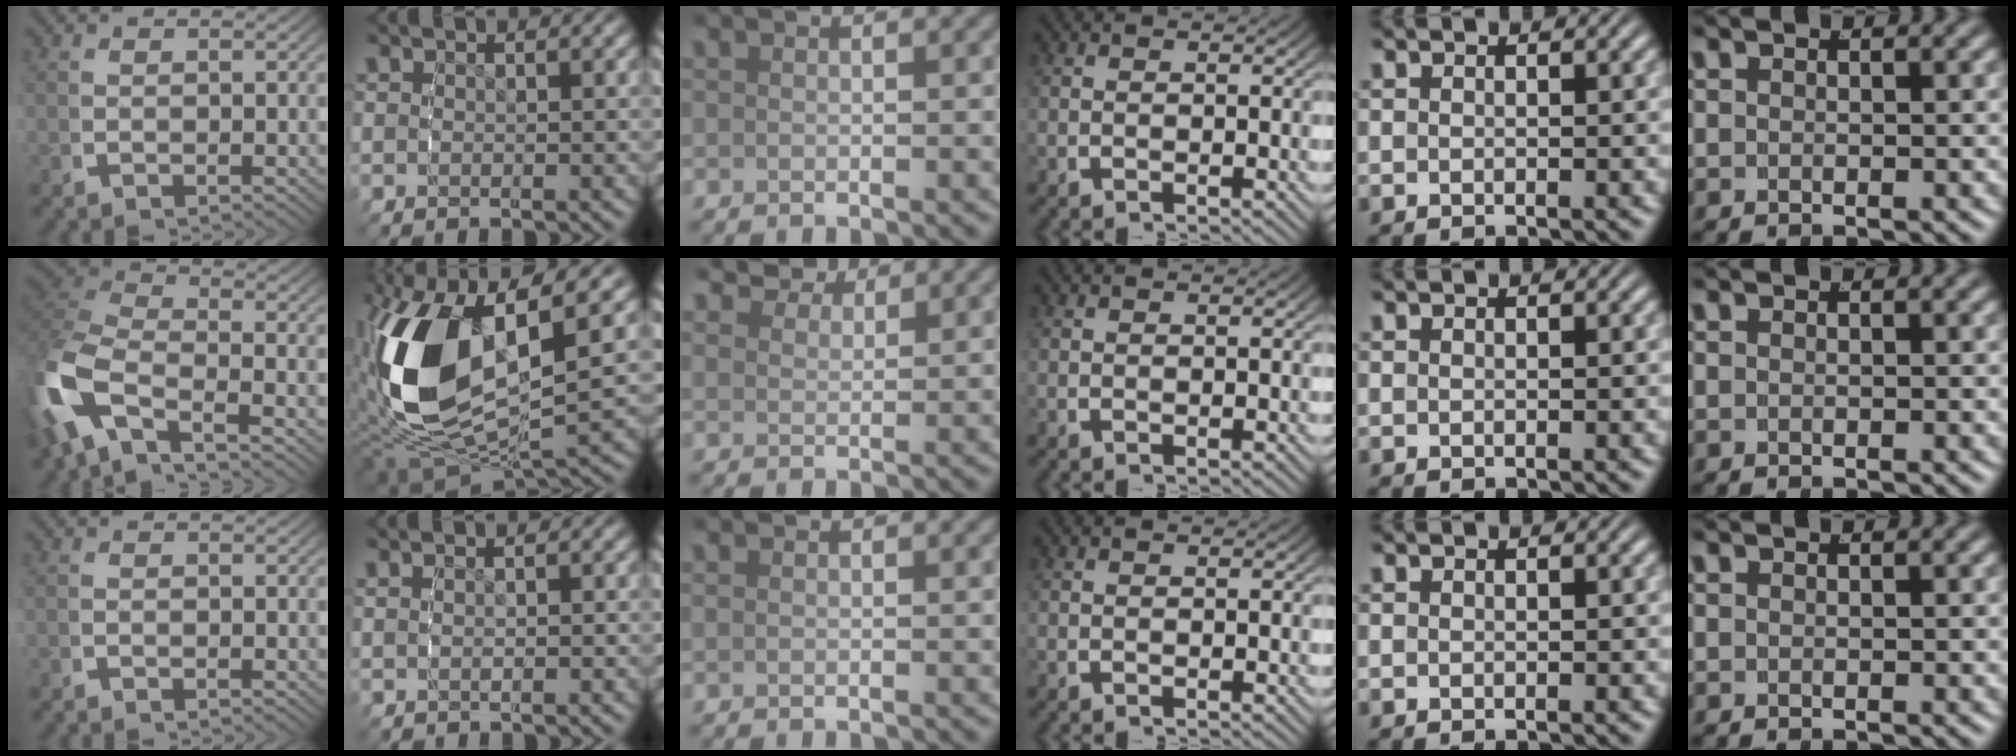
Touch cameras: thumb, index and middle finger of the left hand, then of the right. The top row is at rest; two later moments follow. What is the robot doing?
{"motion": "lift_and_place", "object": "pen"}